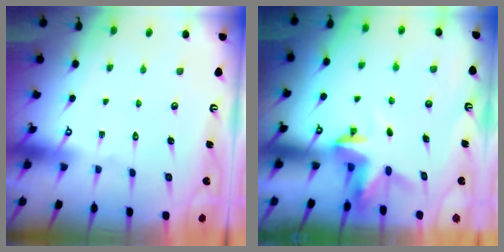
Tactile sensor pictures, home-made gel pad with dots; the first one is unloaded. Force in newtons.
{"total": 3.9, "press": 3.8, "slide": 0.3}